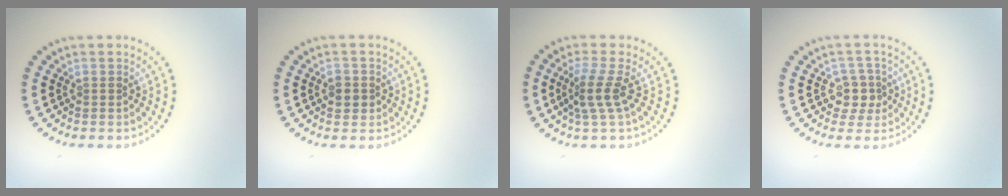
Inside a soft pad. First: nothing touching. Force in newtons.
{"total": 1.7, "press": 1.6, "slide": 0.3}
{"total": 2.8, "press": 1.9, "slide": 2.0}
{"total": 2.4, "press": 2.1, "slide": 1.2}